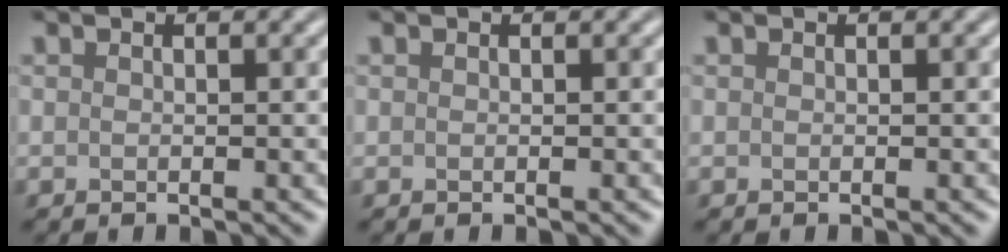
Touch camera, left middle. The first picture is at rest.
{"total": 0.0}
{"total": 0.0}